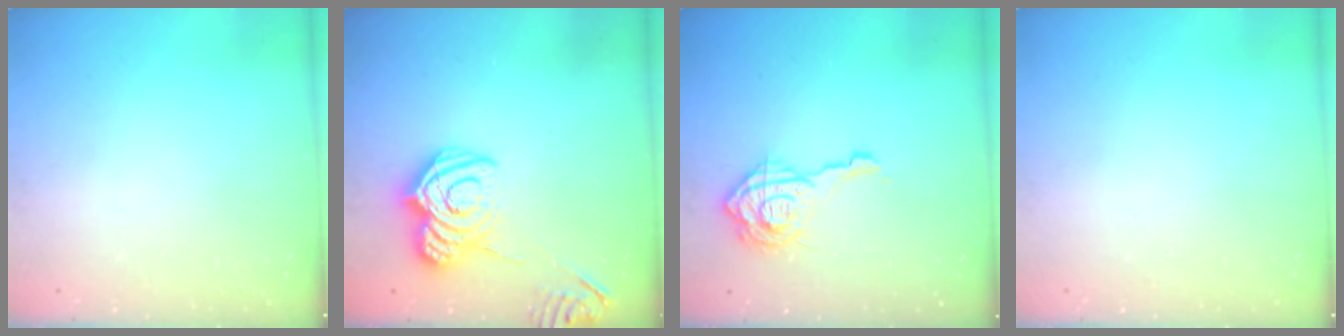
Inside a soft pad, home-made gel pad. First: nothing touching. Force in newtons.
{"total": 11.9, "press": 11.8, "slide": 0.9}
{"total": 13.0, "press": 12.9, "slide": 1.3}
{"total": 0.0}